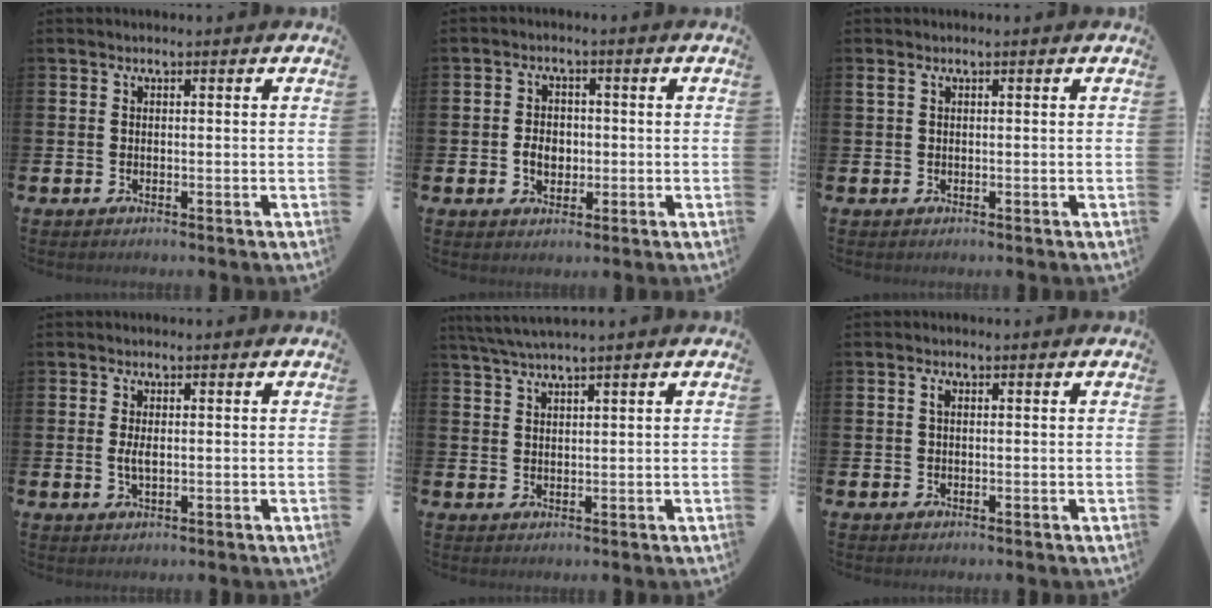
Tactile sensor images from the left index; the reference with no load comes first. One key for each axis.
{"total": 3.3, "fx": -0.5, "fy": 2.6, "fz": 2.0, "tx": -0.024, "ty": -0.001, "tz": -0.016}
{"total": 0.6, "fx": 0.3, "fy": 0.2, "fz": 0.5, "tx": -0.018, "ty": 0.007, "tz": 0.006}
{"total": 2.0, "fx": 0.1, "fy": 0.8, "fz": 1.8, "tx": -0.031, "ty": 0.001, "tz": 0.001}
{"total": 3.1, "fx": 2.8, "fy": -0.4, "fz": 1.3, "tx": -0.034, "ty": -0.003, "tz": 0.052}
{"total": 1.0, "fx": 0.3, "fy": 0.5, "fz": 0.8, "tx": -0.015, "ty": 0.005, "tz": 0.003}